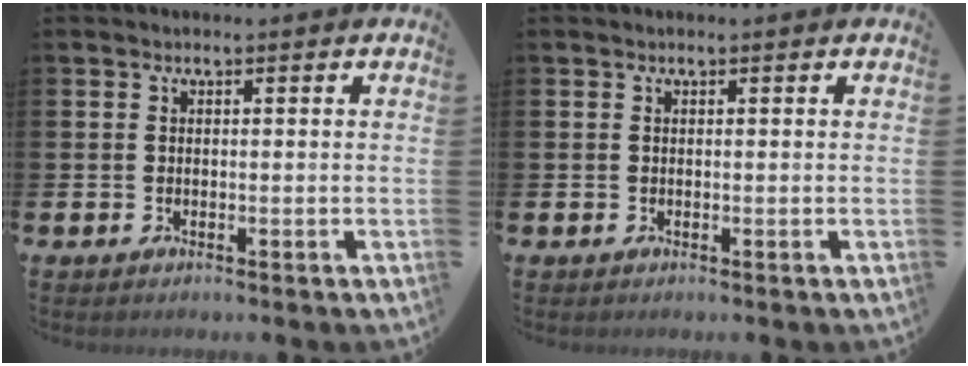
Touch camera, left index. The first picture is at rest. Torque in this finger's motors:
{"motor_torque": [0.21, -0.21, 0.04, -0.01]}